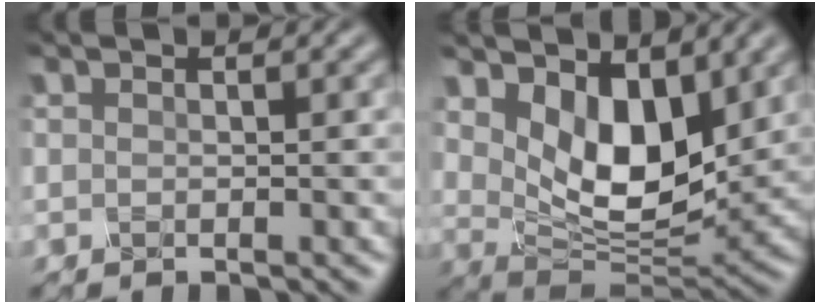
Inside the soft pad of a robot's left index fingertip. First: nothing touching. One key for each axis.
{"total": 6.3, "fx": 2.4, "fy": 3.5, "fz": 4.6, "tx": -0.092, "ty": -0.023, "tz": 0.051}